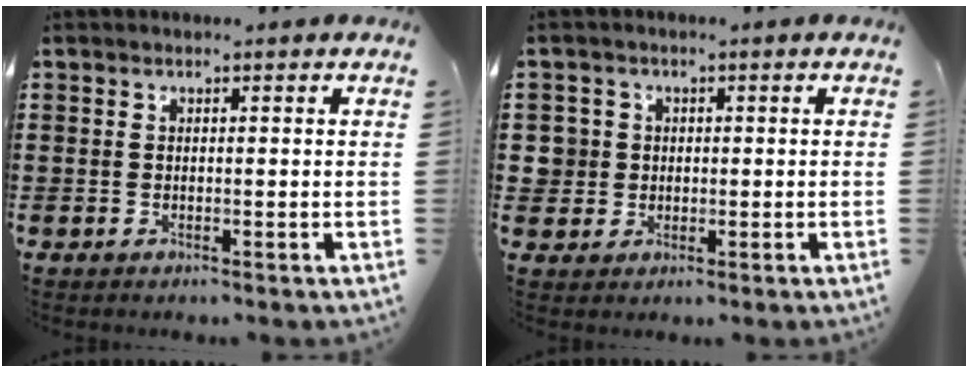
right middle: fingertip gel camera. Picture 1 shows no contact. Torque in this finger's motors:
{"motor_torque": [-0.14, 0.06, 0.00, -0.01]}